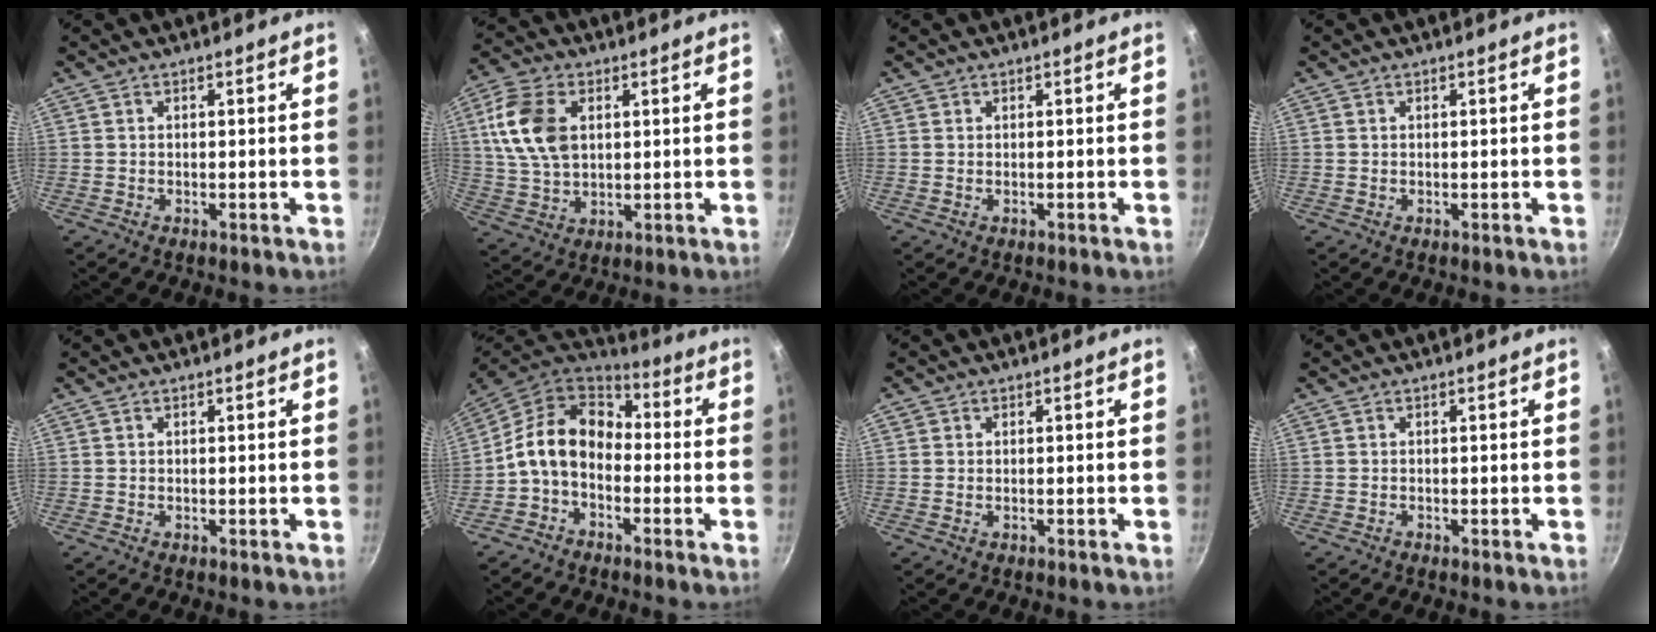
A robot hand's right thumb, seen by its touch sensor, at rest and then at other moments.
{"total": 12.4, "force": [3.1, 8.1, 8.9], "torque": [-0.161, -0.003, 0.061]}
{"total": 0.0}
{"total": 0.0}
{"total": 0.0}
{"total": 13.1, "force": [-1.7, 9.7, 8.7], "torque": [-0.137, 0.047, -0.053]}
{"total": 0.5, "force": [-0.1, 0.5, 0.2], "torque": [-0.003, 0.000, -0.003]}
{"total": 0.0}